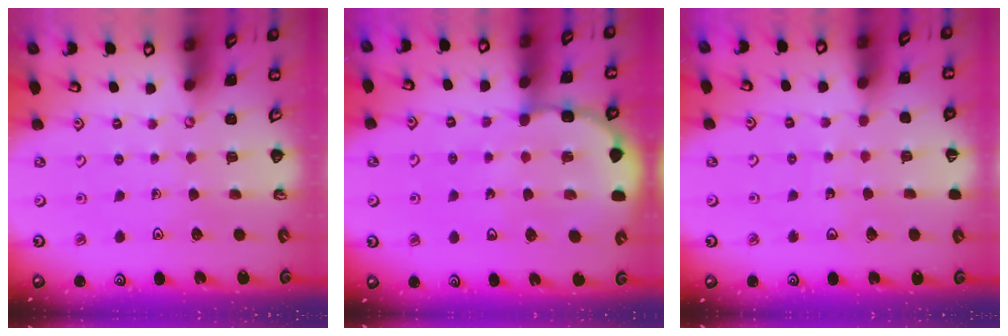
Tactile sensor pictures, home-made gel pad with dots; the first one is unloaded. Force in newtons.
{"total": 8.2, "press": 7.9, "slide": 2.2}
{"total": 3.3, "press": 3.2, "slide": 0.4}